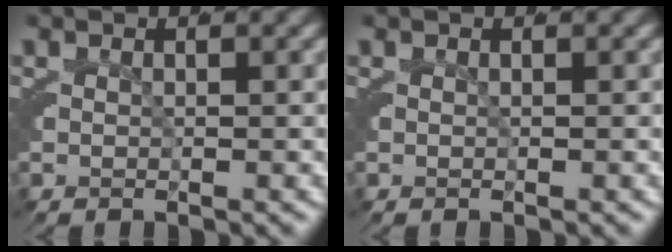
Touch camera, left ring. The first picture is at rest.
{"total": 0.0}